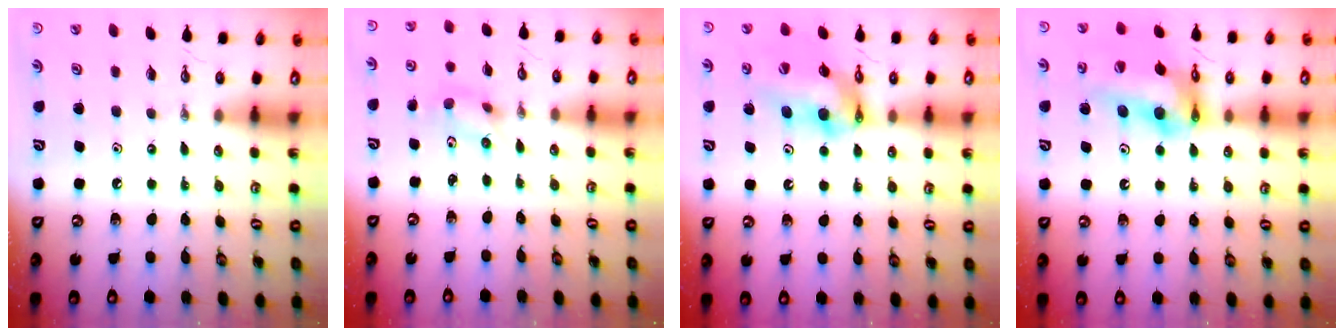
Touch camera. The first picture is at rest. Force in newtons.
{"total": 2.6, "press": 2.4, "slide": 1.0}
{"total": 12.5, "press": 12.4, "slide": 1.6}
{"total": 18.5, "press": 17.8, "slide": 5.3}